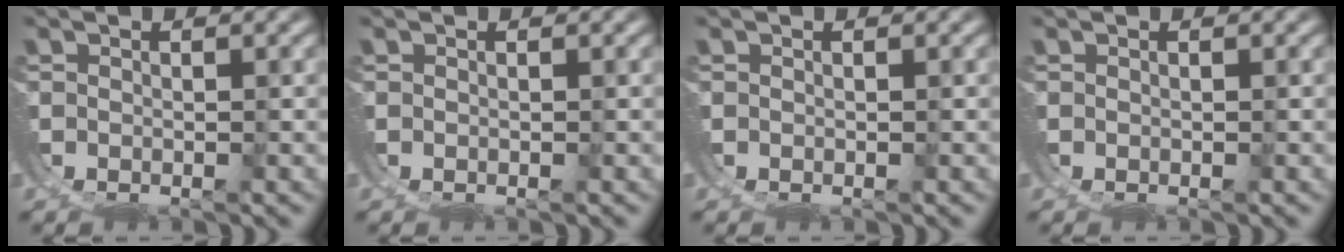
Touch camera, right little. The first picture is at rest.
{"total": 0.0}
{"total": 0.0}
{"total": 0.0}